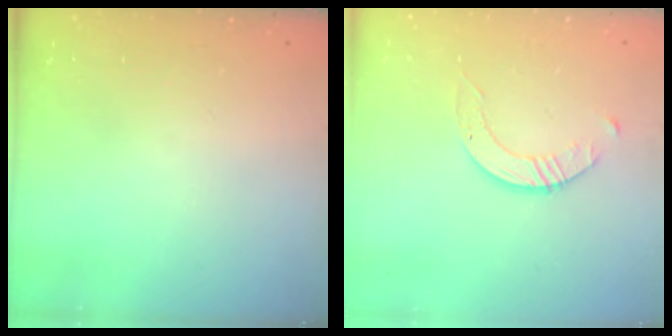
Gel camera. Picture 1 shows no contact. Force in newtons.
{"total": 3.2, "press": 3.1, "slide": 0.4}